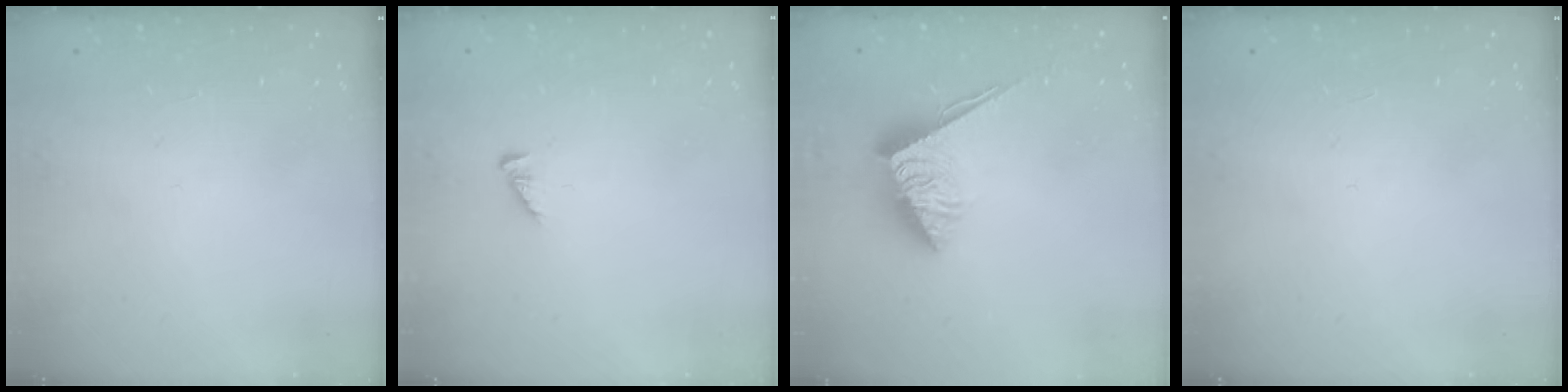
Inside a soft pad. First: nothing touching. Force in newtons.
{"total": 2.5, "press": 2.5, "slide": 0.4}
{"total": 6.5, "press": 6.5, "slide": 0.4}
{"total": 0.0}